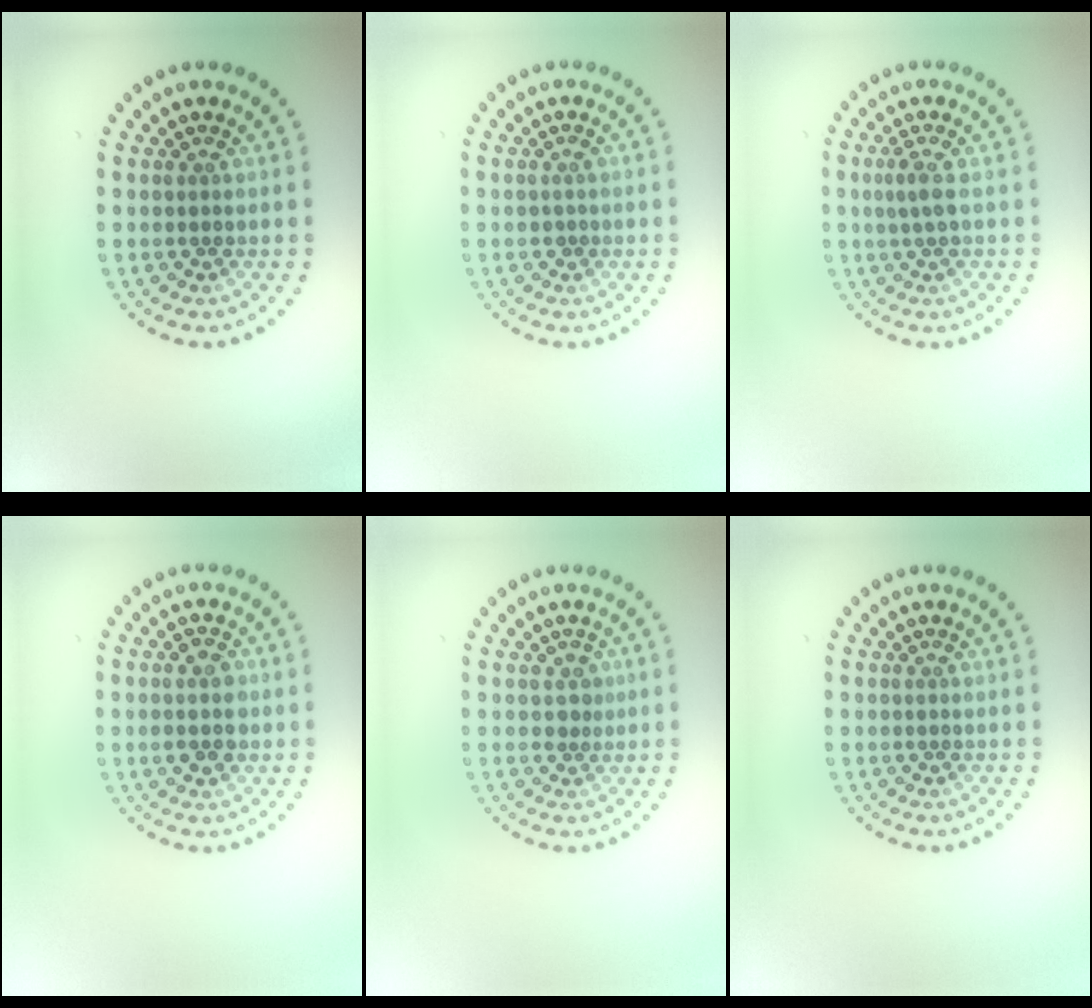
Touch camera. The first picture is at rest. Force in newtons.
{"total": 0.6, "press": 0.6, "slide": 0.2}
{"total": 1.3, "press": 1.3, "slide": 0.5}
{"total": 2.9, "press": 2.9, "slide": 0.1}
{"total": 1.2, "press": 0.9, "slide": 0.7}
{"total": 0.0}